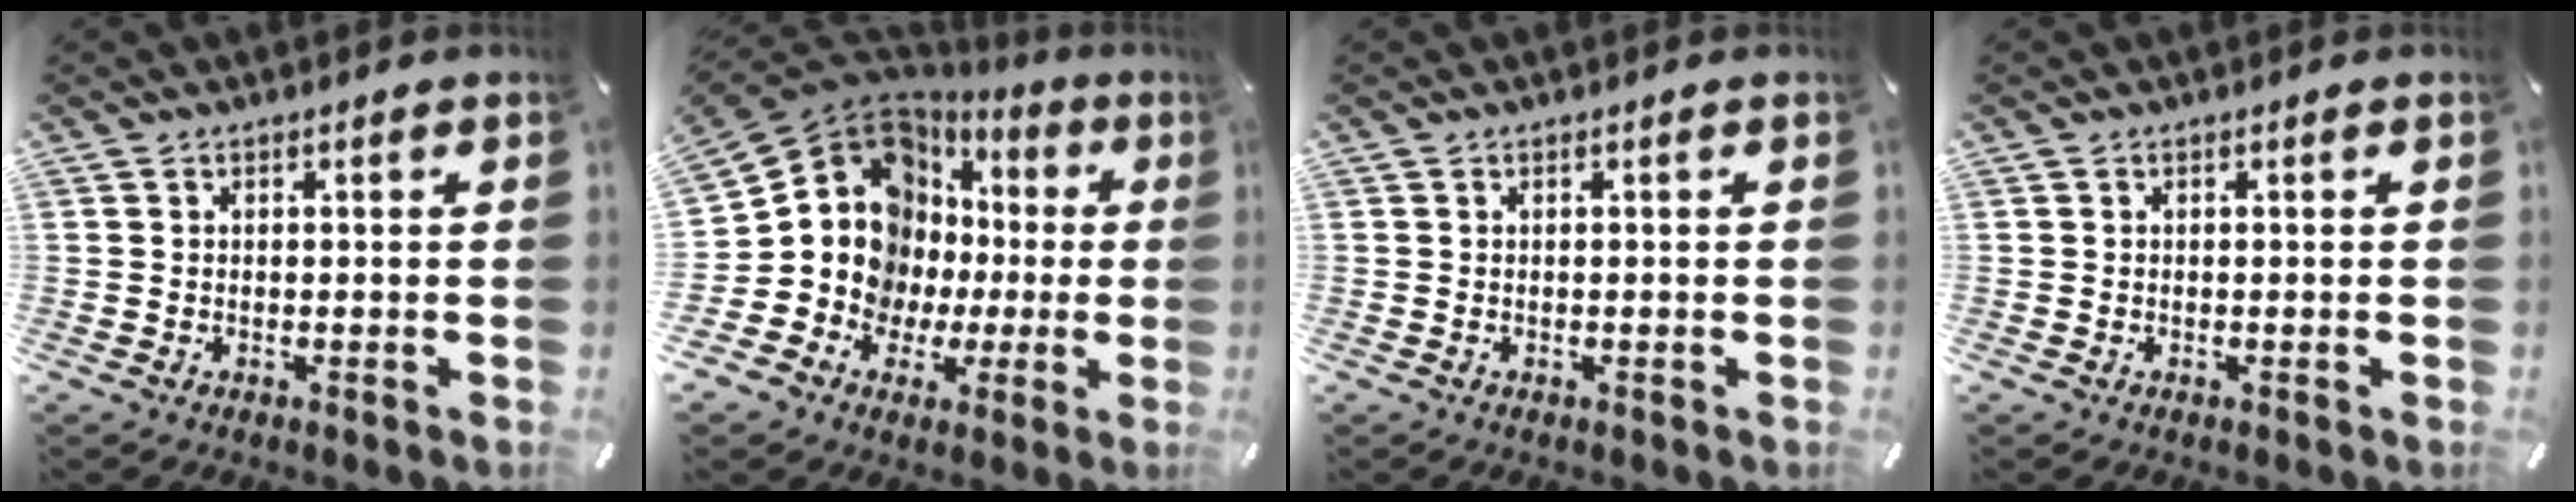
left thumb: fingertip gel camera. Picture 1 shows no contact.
{"total": 14.1, "force": [2.0, 12.9, 5.4], "torque": [-0.124, -0.051, 0.051]}
{"total": 0.0}
{"total": 0.0}